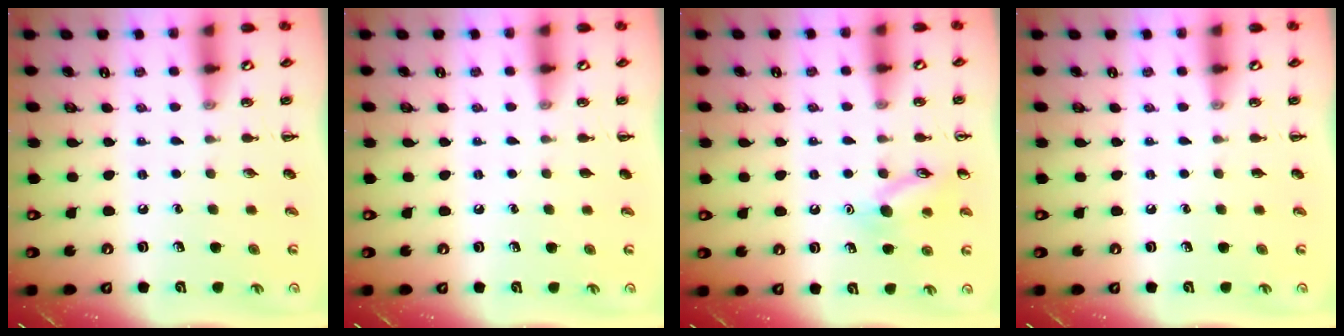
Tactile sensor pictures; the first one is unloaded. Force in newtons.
{"total": 0.0}
{"total": 11.1, "press": 11.1, "slide": 1.0}
{"total": 0.0}